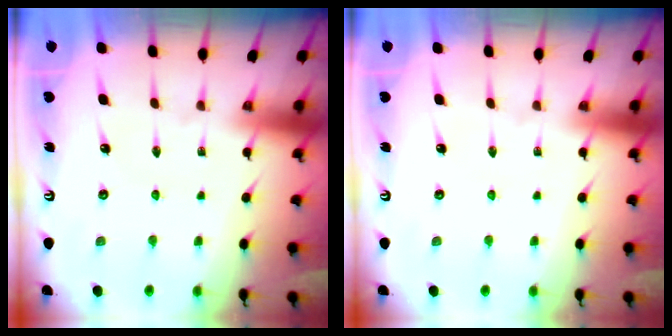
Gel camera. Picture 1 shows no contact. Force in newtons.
{"total": 0.0}